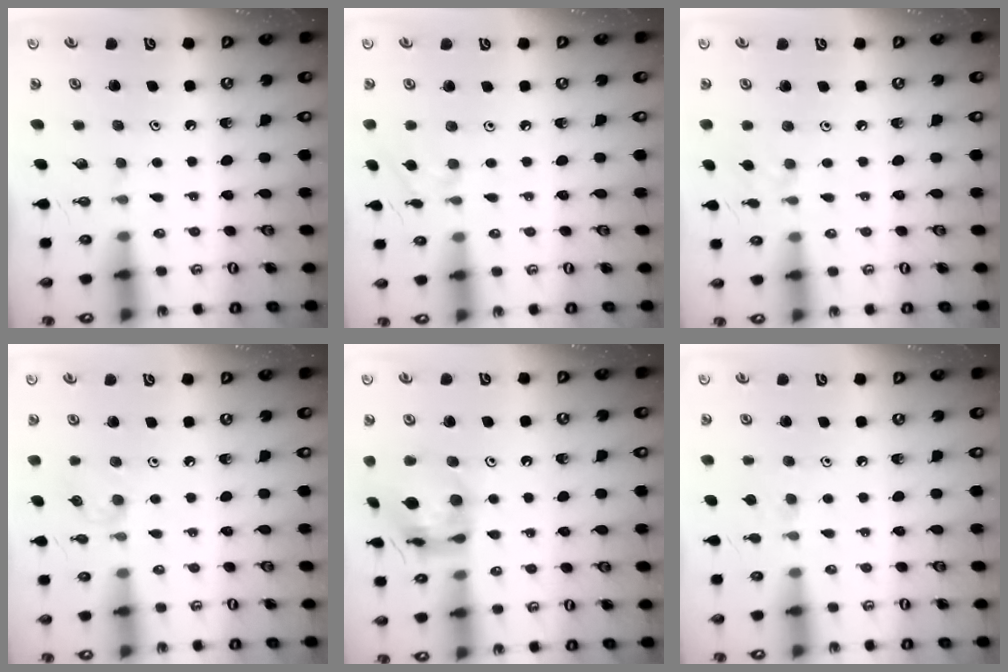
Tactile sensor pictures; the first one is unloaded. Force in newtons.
{"total": 4.1, "press": 4.1, "slide": 0.6}
{"total": 1.9, "press": 1.8, "slide": 0.4}
{"total": 6.6, "press": 6.5, "slide": 0.7}
{"total": 12.3, "press": 12.2, "slide": 1.4}
{"total": 3.3, "press": 3.2, "slide": 0.7}